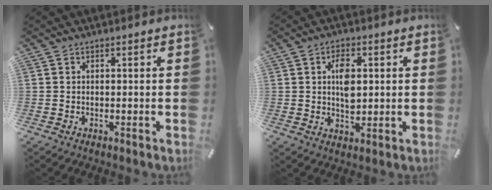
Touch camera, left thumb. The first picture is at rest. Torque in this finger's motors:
{"motor_torque": [0.94, 0.86, 0.79, -0.03, 0.07]}